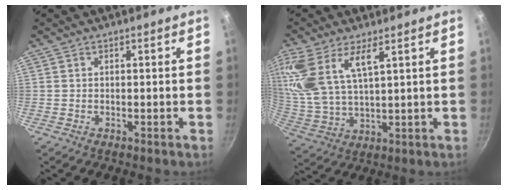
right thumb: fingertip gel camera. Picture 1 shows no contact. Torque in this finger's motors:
{"motor_torque": [0.28, 0.46, 1.49, 1.28, 0.44]}